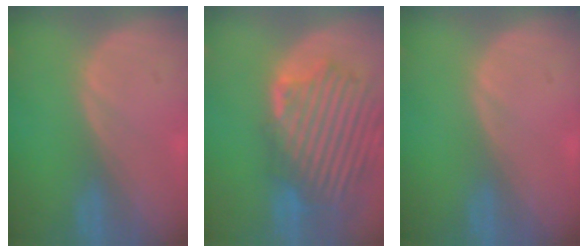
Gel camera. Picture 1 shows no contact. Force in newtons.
{"total": 13.1, "press": 11.5, "slide": 6.4}
{"total": 0.0}